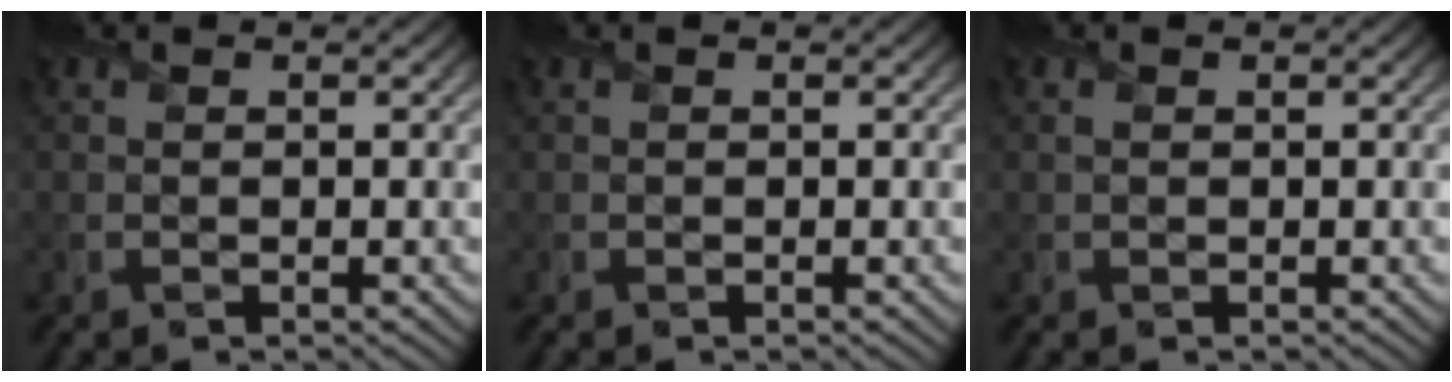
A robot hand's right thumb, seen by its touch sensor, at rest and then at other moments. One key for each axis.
{"total": 0.0}
{"total": 0.0}